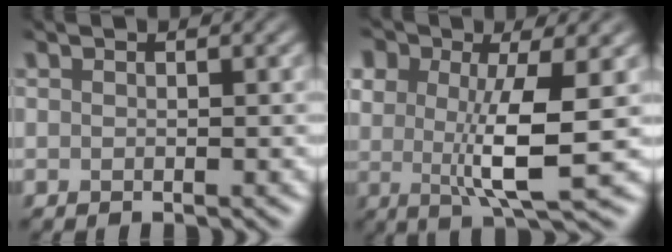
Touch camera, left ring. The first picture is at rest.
{"total": 7.9, "force": [0.9, 3.3, 7.1], "torque": [-0.135, -0.008, 0.016]}